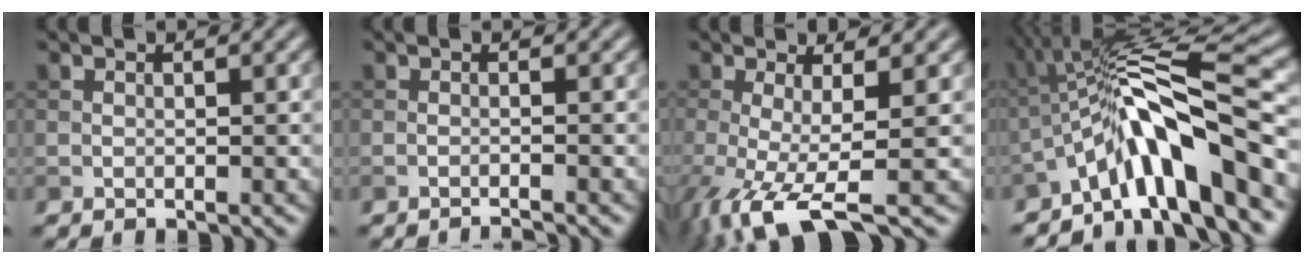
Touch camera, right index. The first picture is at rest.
{"total": 1.3, "force": [-0.9, 0.3, 1.0], "torque": [-0.002, -0.001, -0.026]}
{"total": 6.4, "force": [-2.5, 1.4, 5.7], "torque": [-0.110, -0.012, -0.053]}
{"total": 9.8, "force": [-4.3, 1.9, 8.6], "torque": [-0.130, 0.022, -0.083]}